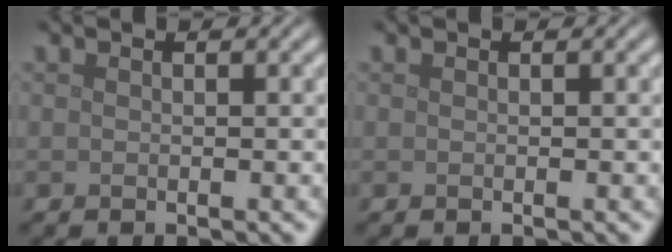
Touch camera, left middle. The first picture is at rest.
{"total": 0.0}